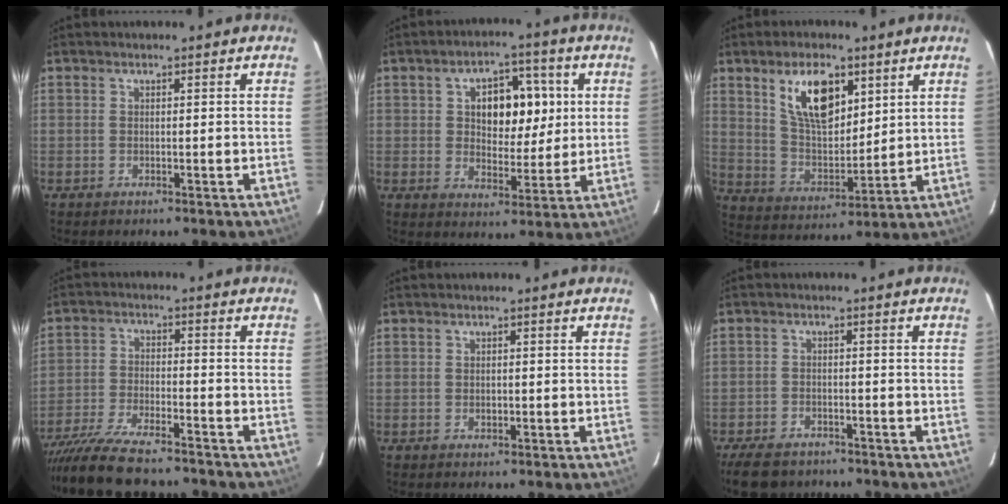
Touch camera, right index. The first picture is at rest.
{"total": 10.4, "force": [2.3, 6.7, 7.7], "torque": [-0.127, 0.018, 0.041]}
{"total": 12.8, "force": [6.5, 6.2, 9.2], "torque": [-0.156, 0.006, 0.130]}
{"total": 16.7, "force": [-14.3, 3.3, 7.8], "torque": [-0.170, -0.038, -0.244]}
{"total": 1.1, "force": [-0.1, 0.9, 0.6], "torque": [-0.008, 0.001, -0.002]}
{"total": 9.0, "force": [-7.0, 4.4, 3.5], "torque": [-0.096, -0.002, -0.115]}